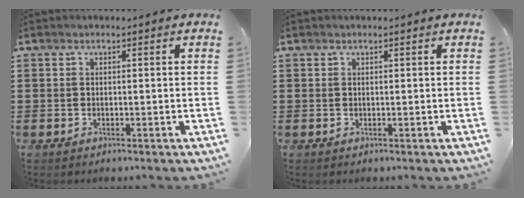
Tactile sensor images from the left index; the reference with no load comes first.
{"total": 0.0}